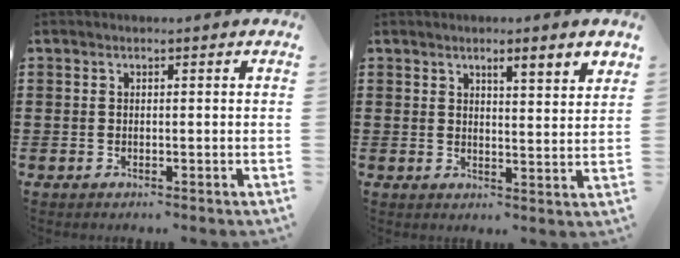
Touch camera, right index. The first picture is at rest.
{"total": 2.2, "force": [1.4, 0.1, 1.6], "torque": [-0.037, -0.002, 0.021]}